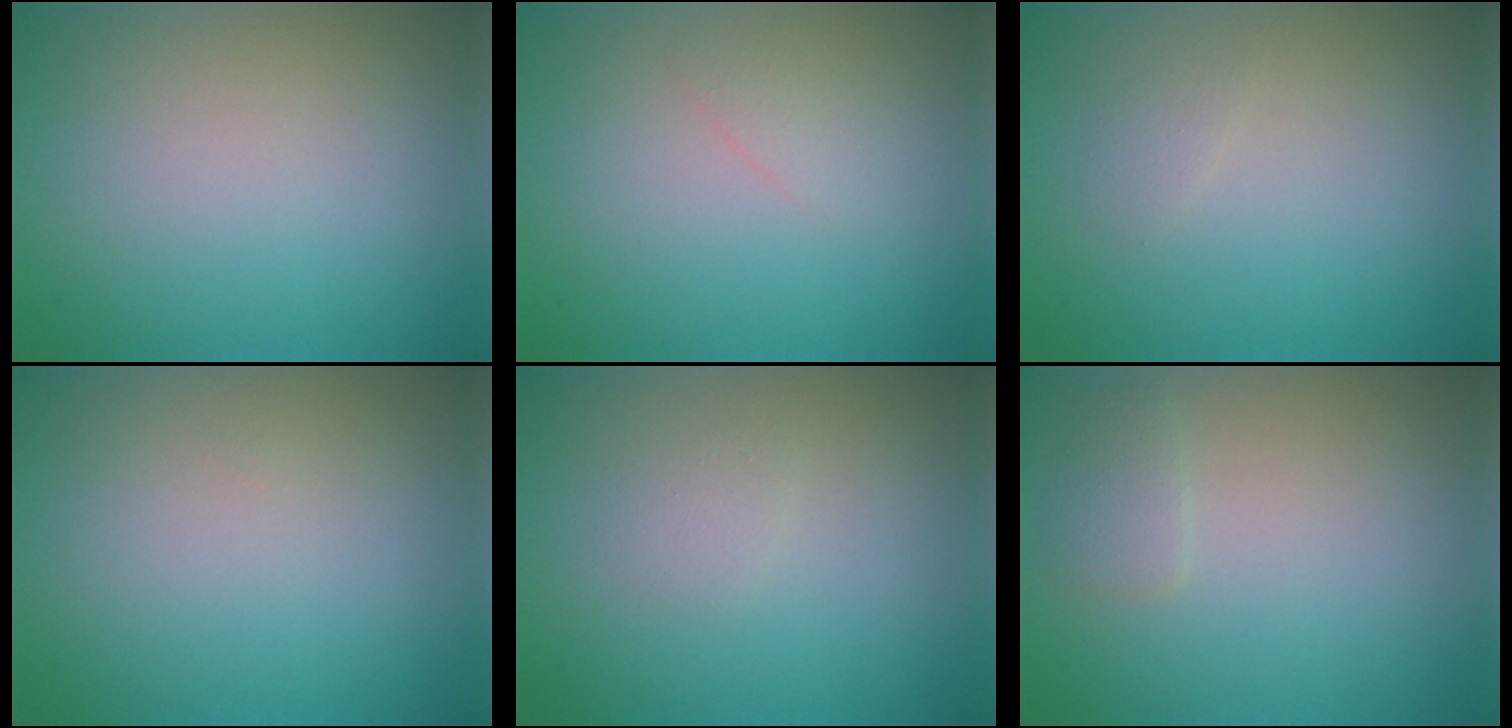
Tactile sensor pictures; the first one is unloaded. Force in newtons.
{"total": 0.8, "press": 0.8, "slide": 0.0}
{"total": 0.7, "press": 0.7, "slide": 0.0}
{"total": 0.0}
{"total": 0.9, "press": 0.9, "slide": 0.1}
{"total": 1.3, "press": 1.3, "slide": 0.1}